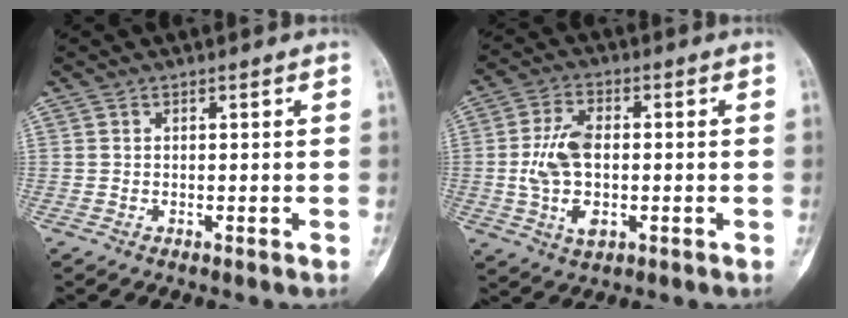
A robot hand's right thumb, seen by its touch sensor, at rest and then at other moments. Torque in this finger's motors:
{"motor_torque": [1.68, 0.89, 0.75, -1.12, 0.29]}